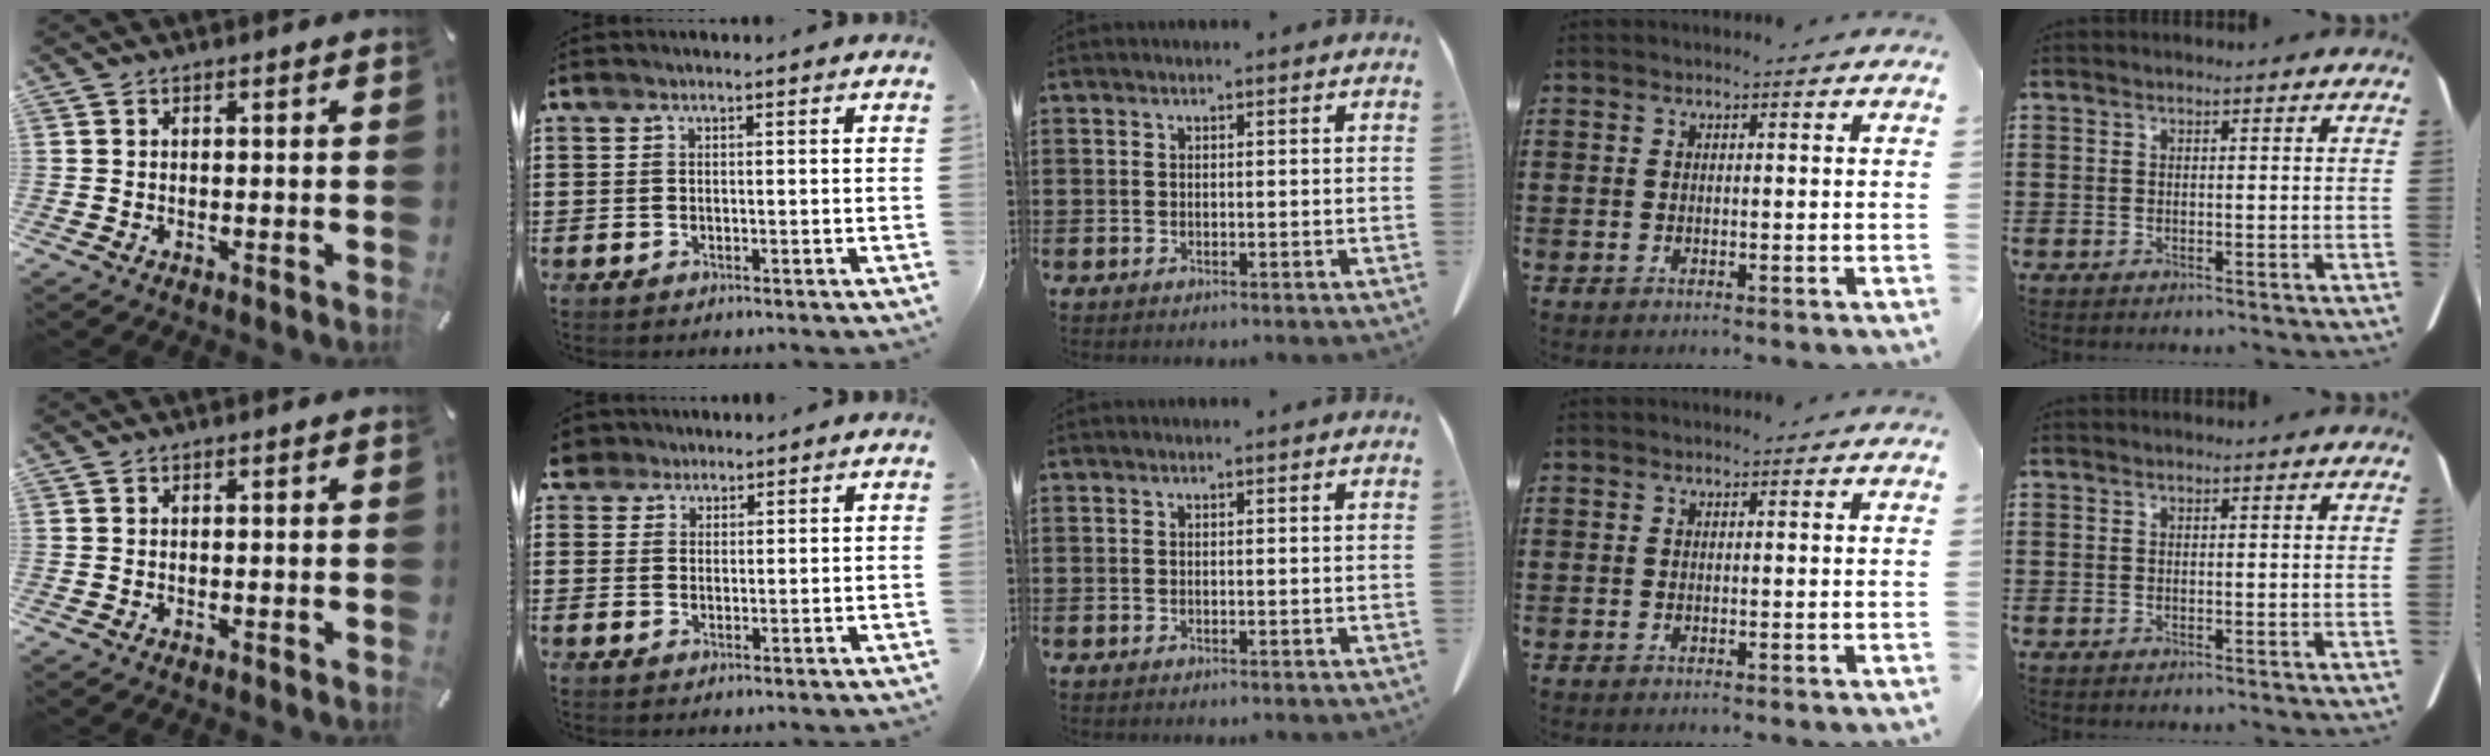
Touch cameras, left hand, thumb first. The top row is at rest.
{"index": {"total": 2.9, "force": [2.2, 1.9, 0.1], "torque": [-0.016, 0.011, 0.042]}}